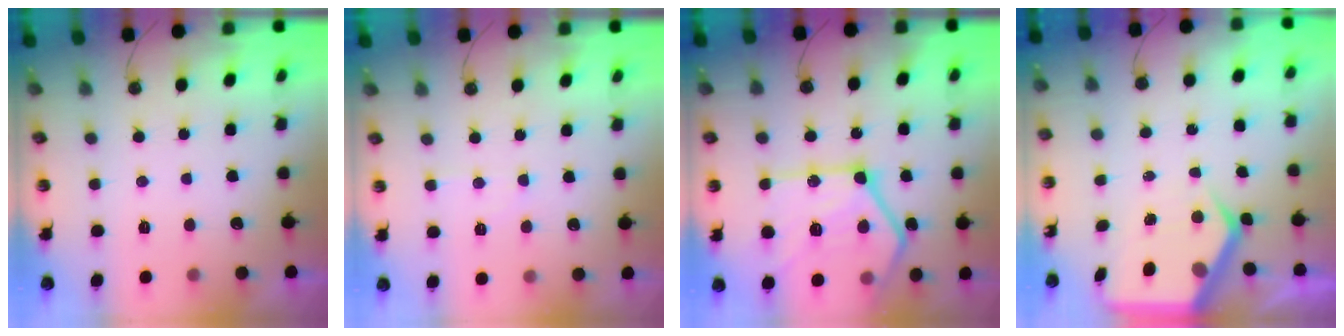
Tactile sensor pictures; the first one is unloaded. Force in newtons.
{"total": 4.3, "press": 4.2, "slide": 0.6}
{"total": 25.8, "press": 25.7, "slide": 2.6}
{"total": 7.1, "press": 7.1, "slide": 0.4}